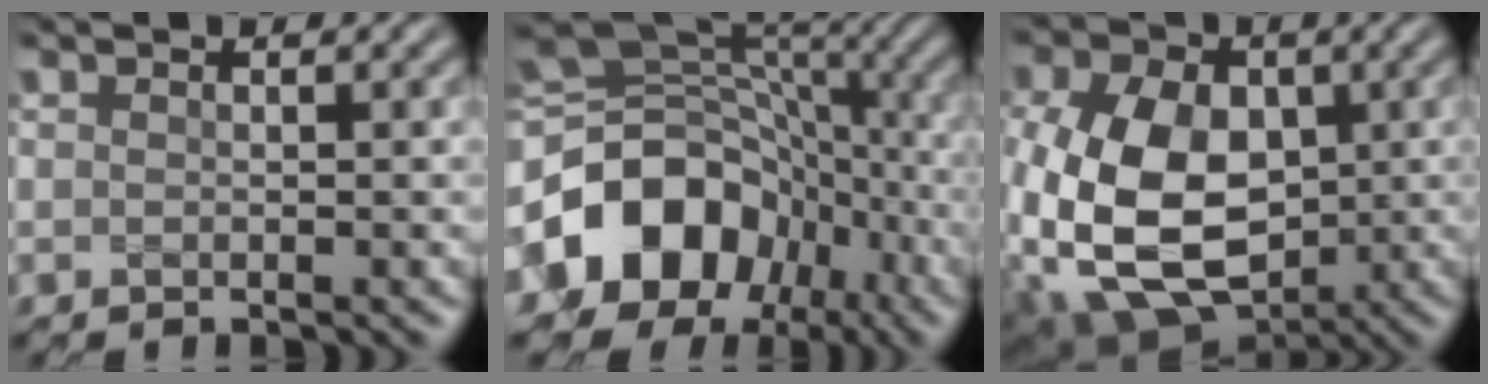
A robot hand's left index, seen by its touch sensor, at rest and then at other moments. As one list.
[{"total": 15.1, "force": [-4.9, 12.0, 7.7], "torque": [-0.150, -0.009, -0.087]}, {"total": 12.9, "force": [-1.4, 9.0, 9.0], "torque": [-0.191, -0.022, -0.020]}]